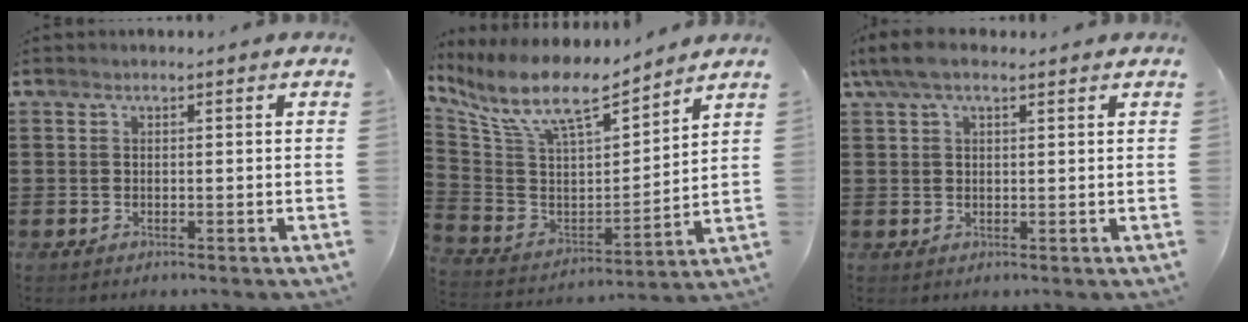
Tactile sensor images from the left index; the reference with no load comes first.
{"total": 10.7, "force": [8.0, 2.9, 6.3], "torque": [-0.156, -0.044, 0.137]}
{"total": 4.2, "force": [2.4, 1.5, 3.1], "torque": [-0.064, 0.010, 0.045]}